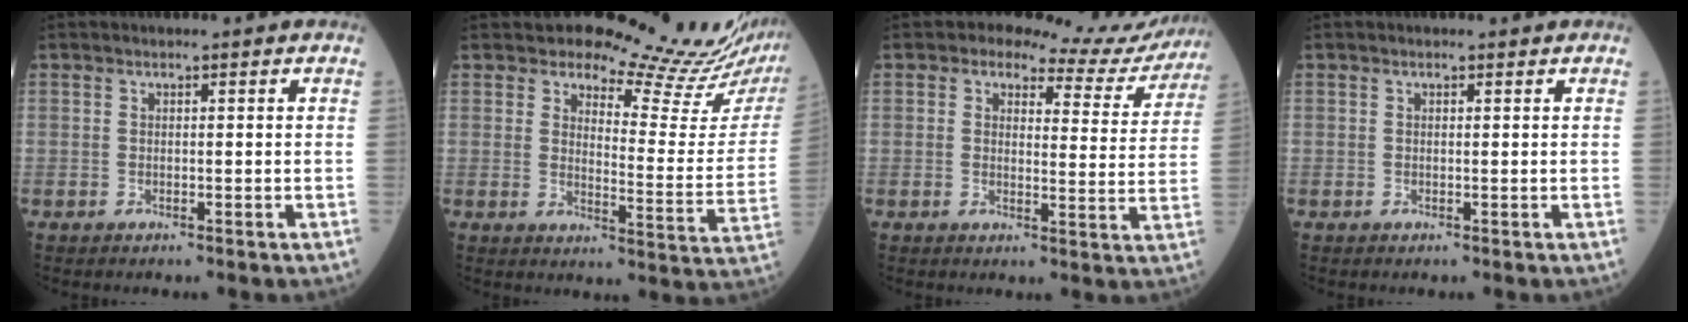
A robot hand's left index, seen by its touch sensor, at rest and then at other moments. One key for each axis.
{"total": 16.9, "fx": 16.5, "fy": 0.6, "fz": 3.6, "tx": -0.044, "ty": -0.111, "tz": 0.181}
{"total": 10.5, "fx": 9.8, "fy": 3.2, "fz": 2.1, "tx": -0.011, "ty": -0.002, "tz": 0.098}
{"total": 0.5, "fx": 0.4, "fy": 0.3, "fz": 0.0, "tx": 0.001, "ty": 0.006, "tz": 0.004}